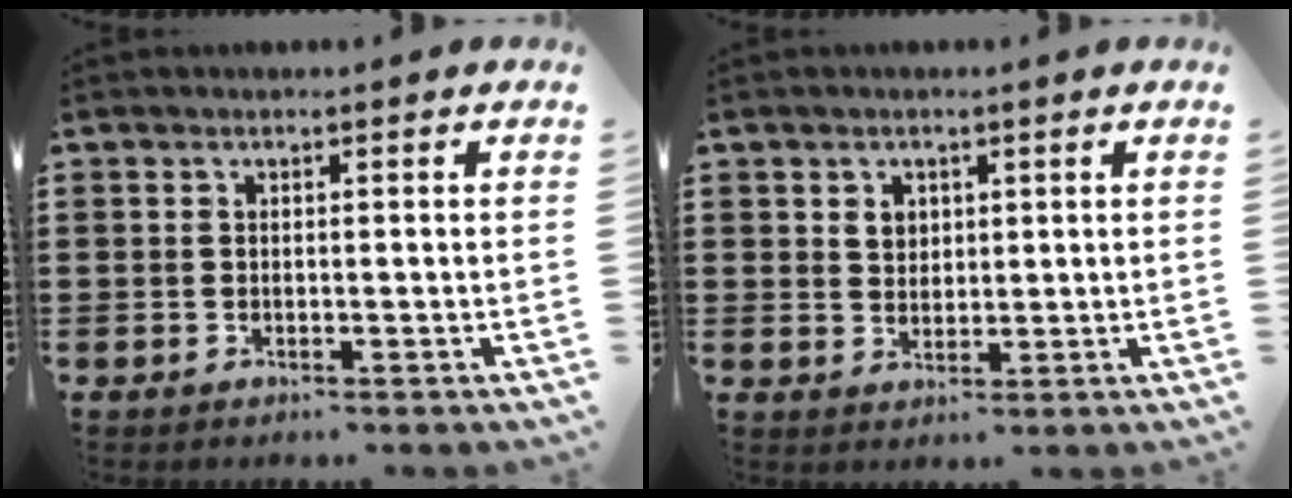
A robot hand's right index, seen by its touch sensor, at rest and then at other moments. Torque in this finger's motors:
{"motor_torque": [0.82, 0.70, 0.20, 0.05]}